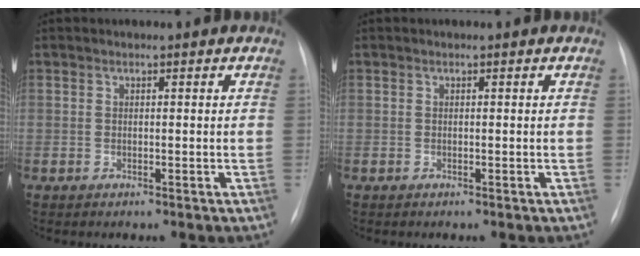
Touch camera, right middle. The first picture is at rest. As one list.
[{"total": 0.0}]